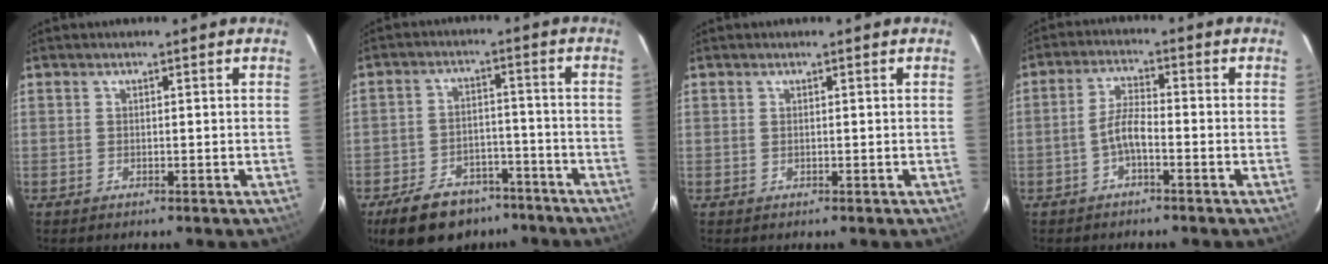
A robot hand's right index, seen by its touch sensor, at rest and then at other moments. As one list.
[{"total": 14.4, "force": [-10.5, 7.8, 6.0], "torque": [-0.142, 0.013, -0.147]}, {"total": 0.0}, {"total": 3.8, "force": [-2.1, 0.8, 3.1], "torque": [-0.068, 0.011, -0.042]}]